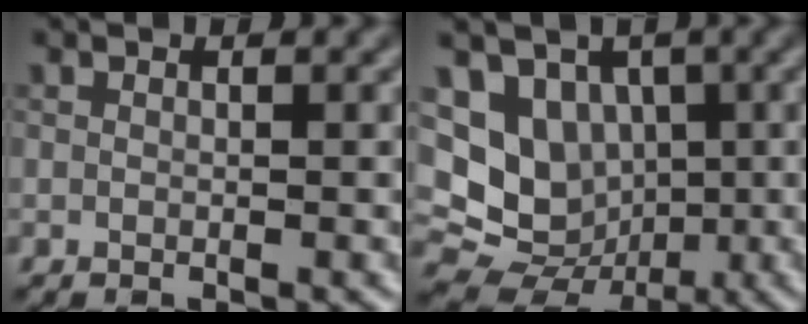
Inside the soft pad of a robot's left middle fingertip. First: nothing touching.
{"total": 10.8, "force": [1.0, 9.5, 5.1], "torque": [-0.094, 0.023, -0.005]}